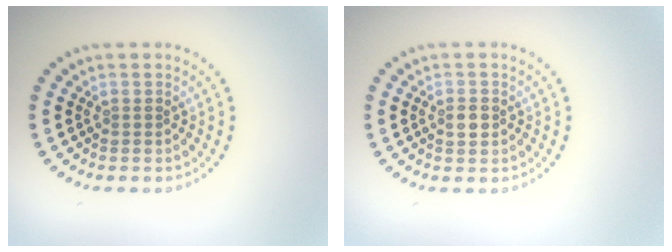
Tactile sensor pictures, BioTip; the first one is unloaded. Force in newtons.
{"total": 1.5, "press": 1.5, "slide": 0.2}